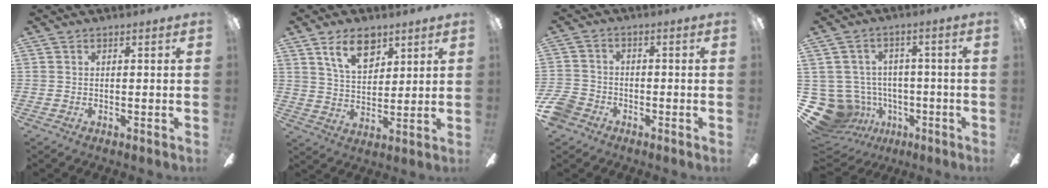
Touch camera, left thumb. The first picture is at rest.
{"total": 10.3, "force": [6.5, 5.6, 5.8], "torque": [-0.091, -0.017, 0.114]}
{"total": 6.0, "force": [-3.6, 4.3, 2.2], "torque": [-0.063, 0.018, -0.073]}
{"total": 12.0, "force": [-3.9, 10.9, 3.5], "torque": [-0.119, 0.016, -0.051]}